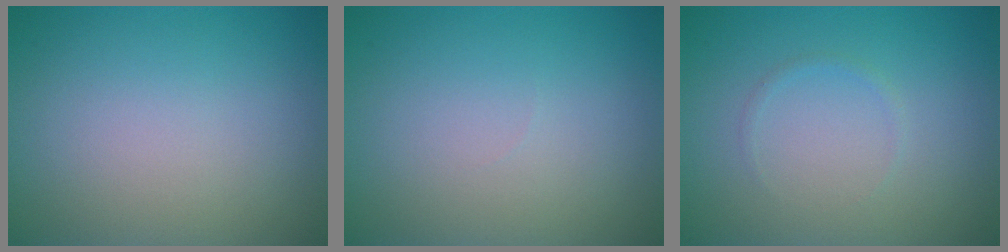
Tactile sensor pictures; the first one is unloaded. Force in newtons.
{"total": 0.0}
{"total": 0.5, "press": 0.5, "slide": 0.0}